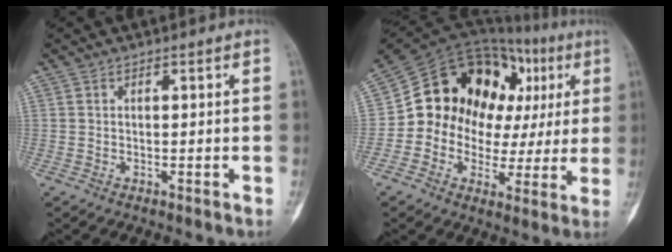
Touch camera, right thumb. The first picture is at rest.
{"total": 21.9, "force": [4.4, 16.1, 14.1], "torque": [-0.151, 0.055, 0.072]}